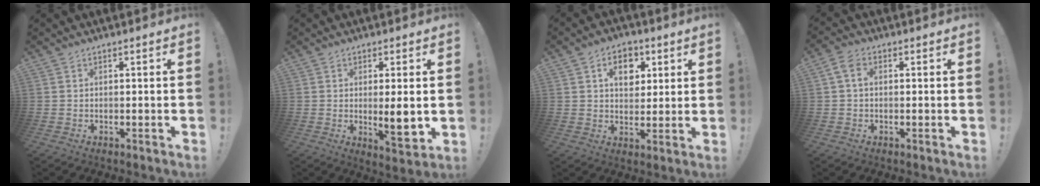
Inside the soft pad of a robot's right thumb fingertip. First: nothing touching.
{"total": 7.7, "force": [0.3, 1.6, 7.6], "torque": [-0.106, -0.019, 0.005]}
{"total": 8.6, "force": [3.6, 6.1, 4.8], "torque": [-0.064, -0.007, 0.064]}
{"total": 4.4, "force": [0.7, 2.9, 3.3], "torque": [-0.076, 0.013, 0.015]}